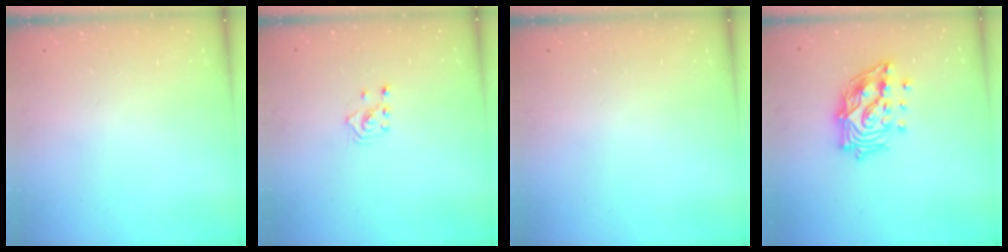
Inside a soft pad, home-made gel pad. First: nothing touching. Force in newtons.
{"total": 2.1, "press": 1.8, "slide": 0.9}
{"total": 0.0}
{"total": 17.3, "press": 17.1, "slide": 2.3}